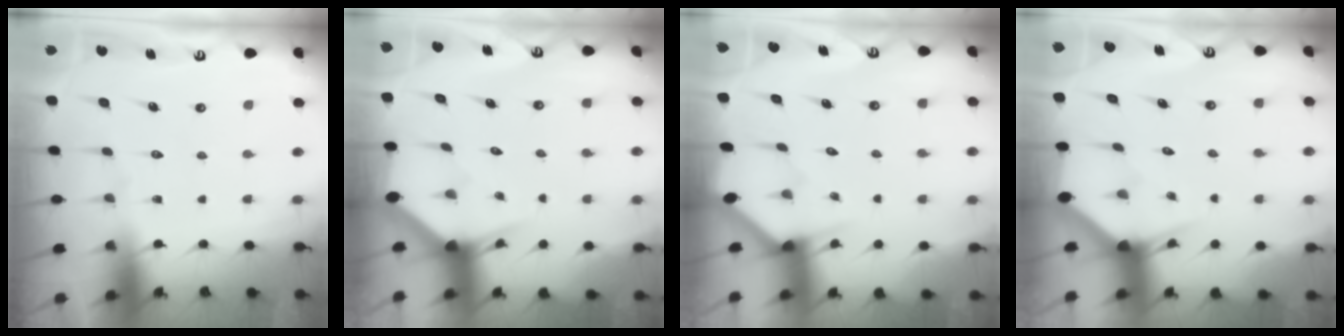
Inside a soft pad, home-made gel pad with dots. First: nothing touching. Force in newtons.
{"total": 3.1, "press": 3.1, "slide": 0.0}
{"total": 2.9, "press": 2.9, "slide": 0.2}
{"total": 2.7, "press": 2.7, "slide": 0.1}